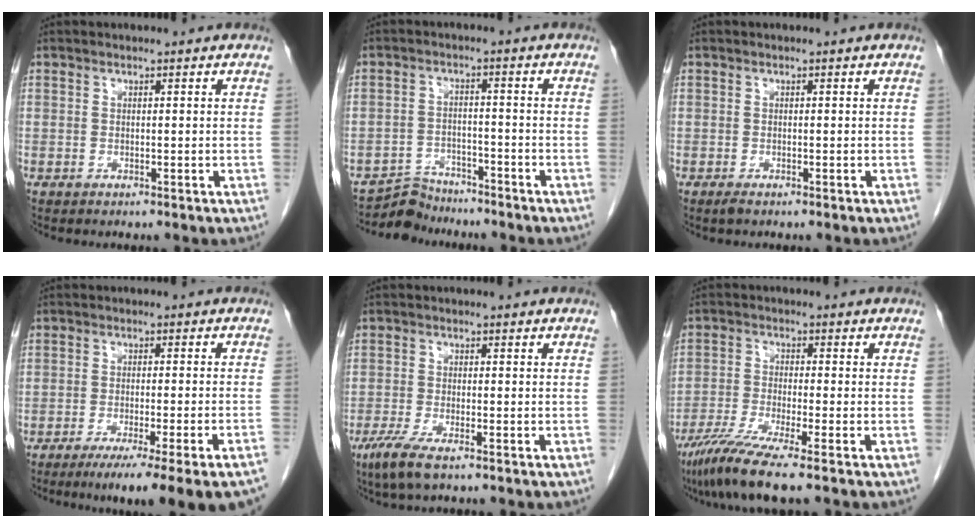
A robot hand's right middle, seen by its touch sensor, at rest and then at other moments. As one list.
[{"total": 4.9, "force": [-4.6, 1.3, -1.1], "torque": [0.020, 0.004, -0.080]}, {"total": 0.8, "force": [-0.6, 0.2, 0.5], "torque": [-0.011, -0.002, -0.008]}, {"total": 15.6, "force": [-12.1, -0.4, 9.8], "torque": [-0.079, -0.033, -0.163]}, {"total": 5.0, "force": [-3.2, 0.8, 3.8], "torque": [-0.082, -0.015, -0.057]}, {"total": 8.1, "force": [-5.9, -0.7, 5.6], "torque": [-0.103, -0.028, -0.108]}]